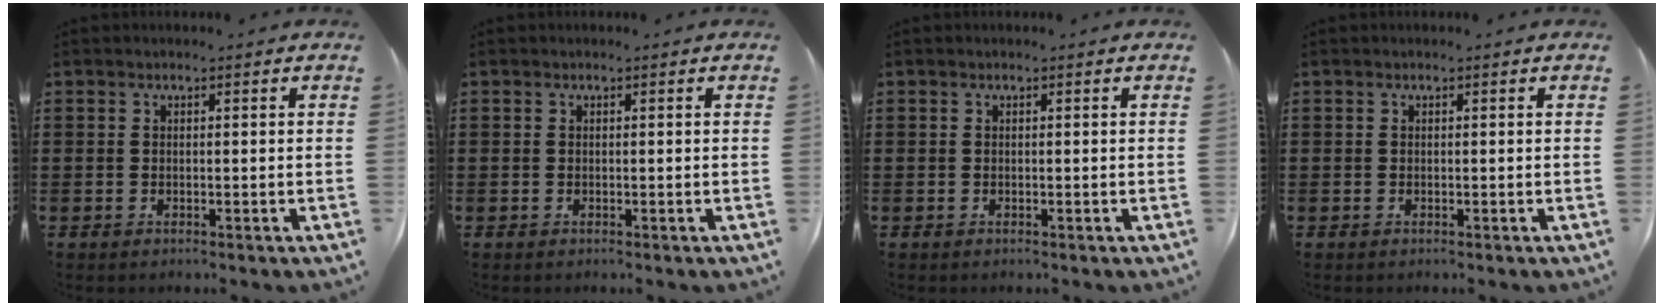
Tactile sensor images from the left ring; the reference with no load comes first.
{"total": 0.0}
{"total": 0.0}
{"total": 0.0}